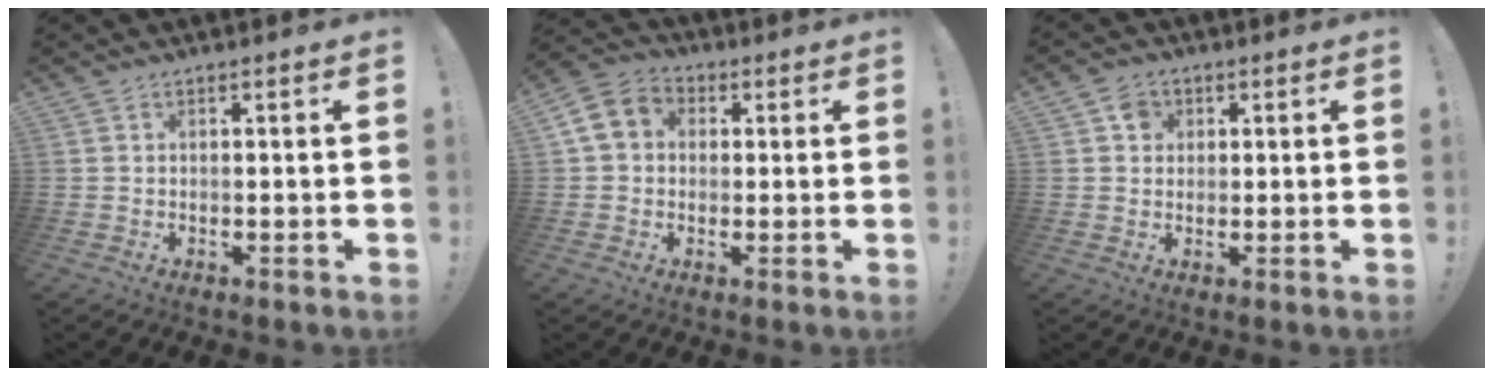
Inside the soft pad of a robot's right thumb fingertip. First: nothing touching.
{"total": 8.2, "force": [1.1, 7.1, 3.9], "torque": [-0.059, 0.010, 0.026]}
{"total": 4.6, "force": [1.4, 4.1, 1.7], "torque": [-0.019, 0.005, 0.024]}